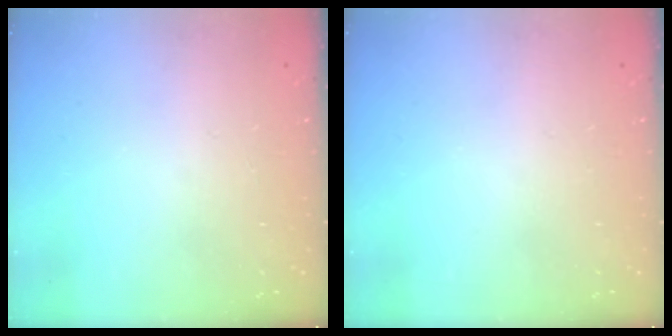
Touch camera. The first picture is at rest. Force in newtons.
{"total": 0.0}